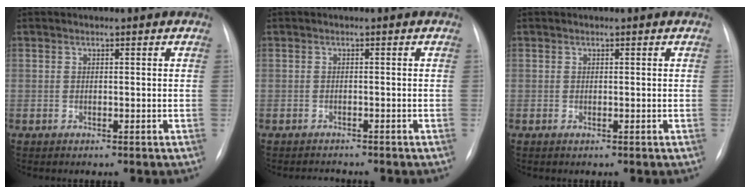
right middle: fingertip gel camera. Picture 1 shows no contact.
{"total": 1.4, "force": [-1.4, 0.1, -0.1], "torque": [-0.002, -0.009, -0.017]}
{"total": 0.0}